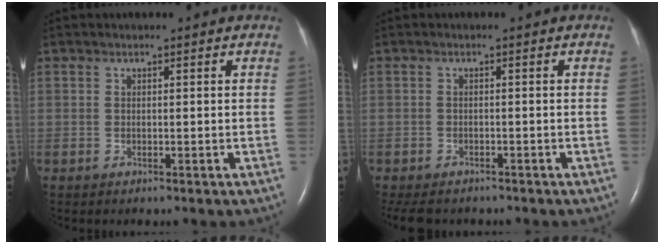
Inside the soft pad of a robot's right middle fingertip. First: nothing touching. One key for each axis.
{"total": 6.5, "fx": -5.4, "fy": 2.7, "fz": 2.3, "tx": -0.035, "ty": -0.003, "tz": -0.076}